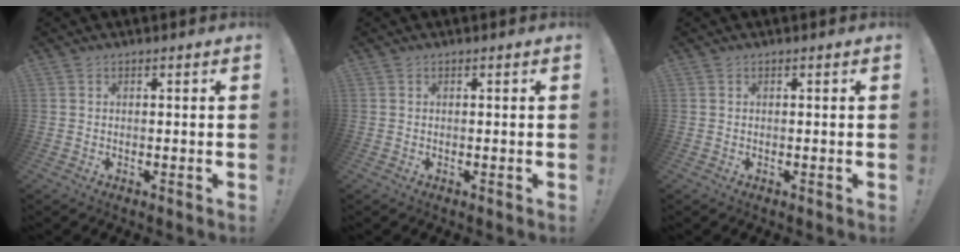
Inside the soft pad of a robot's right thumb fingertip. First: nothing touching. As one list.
[{"total": 0.0}, {"total": 0.0}]